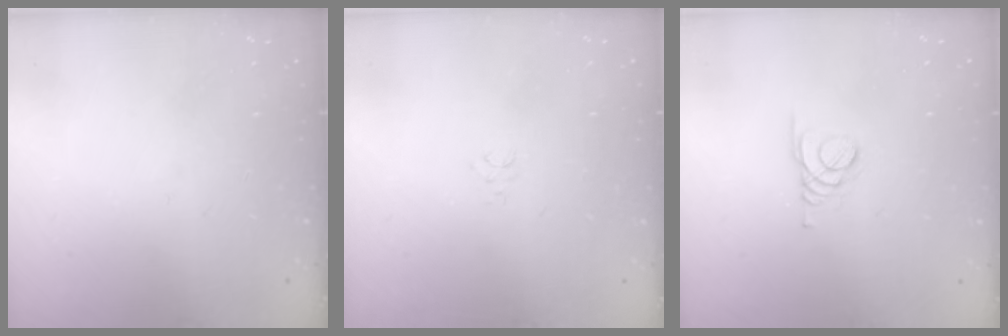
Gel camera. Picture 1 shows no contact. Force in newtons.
{"total": 3.1, "press": 3.1, "slide": 0.2}
{"total": 1.4, "press": 1.4, "slide": 0.2}